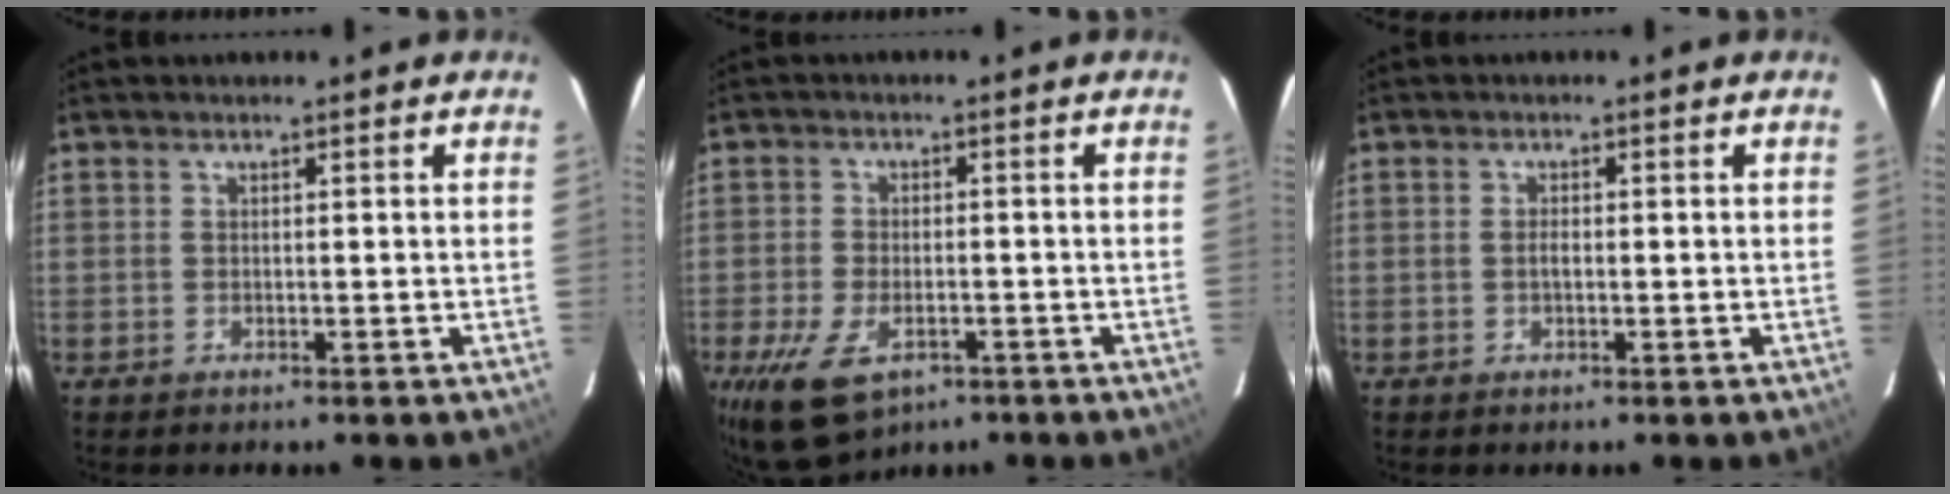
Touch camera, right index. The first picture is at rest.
{"total": 11.4, "force": [-6.2, 6.2, 7.3], "torque": [-0.169, -0.028, -0.103]}
{"total": 1.1, "force": [-0.2, 0.6, 1.0], "torque": [-0.017, 0.003, -0.004]}